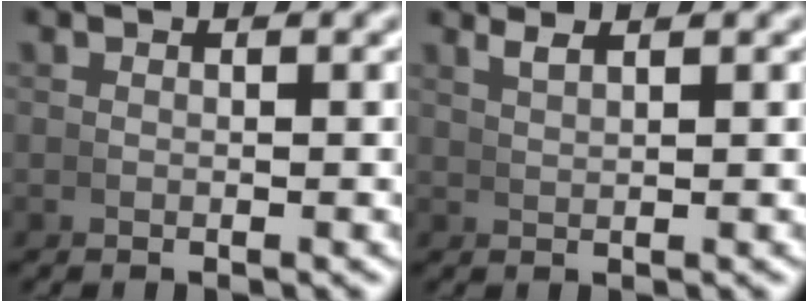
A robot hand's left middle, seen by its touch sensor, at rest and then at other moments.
{"total": 1.8, "force": [1.6, -0.2, 0.8], "torque": [-0.012, 0.007, 0.033]}